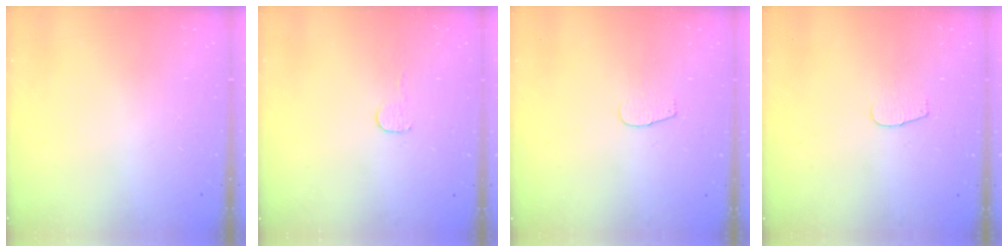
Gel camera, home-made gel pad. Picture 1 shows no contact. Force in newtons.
{"total": 2.7, "press": 2.7, "slide": 0.2}
{"total": 2.8, "press": 2.8, "slide": 0.2}
{"total": 2.8, "press": 2.8, "slide": 0.2}